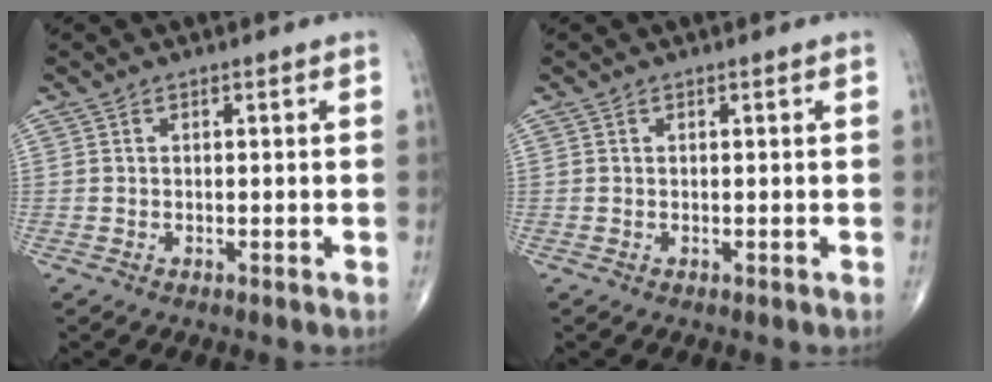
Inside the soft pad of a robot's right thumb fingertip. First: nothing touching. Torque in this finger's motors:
{"motor_torque": [0.13, 0.03, 0.08, 0.15, -0.02]}